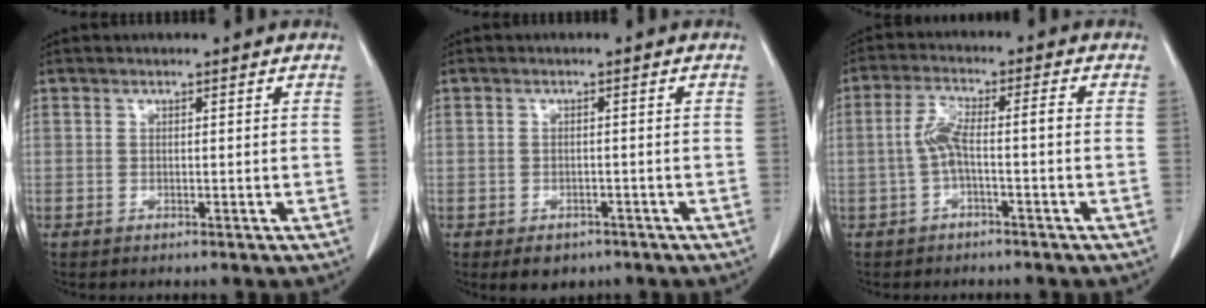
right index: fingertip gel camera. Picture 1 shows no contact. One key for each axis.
{"total": 3.5, "fx": -2.3, "fy": 2.4, "fz": 1.2, "tx": -0.010, "ty": 0.002, "tz": -0.023}
{"total": 5.3, "fx": -1.0, "fy": 1.0, "fz": 5.1, "tx": -0.109, "ty": 0.023, "tz": -0.019}